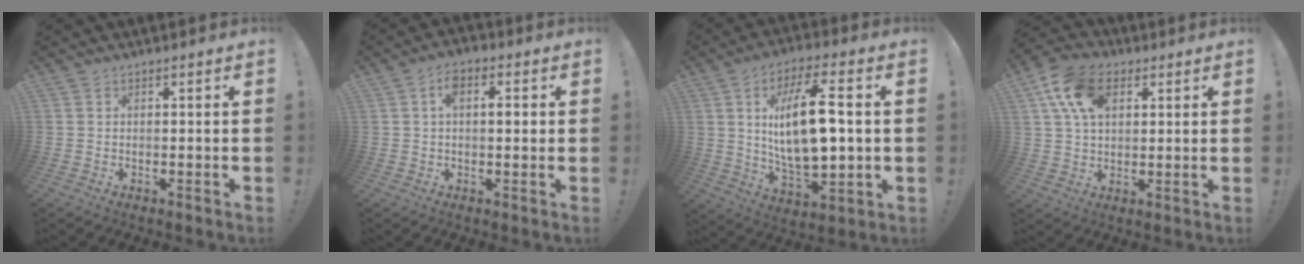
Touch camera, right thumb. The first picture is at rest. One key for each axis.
{"total": 5.5, "fx": 0.8, "fy": 2.7, "fz": 4.7, "tx": -0.068, "ty": 0.008, "tz": 0.007}
{"total": 19.1, "fx": 2.4, "fy": 8.2, "fz": 17.1, "tx": -0.304, "ty": -0.003, "tz": 0.030}
{"total": 13.9, "fx": 5.4, "fy": 9.4, "fz": 8.8, "tx": -0.149, "ty": -0.002, "tz": 0.102}